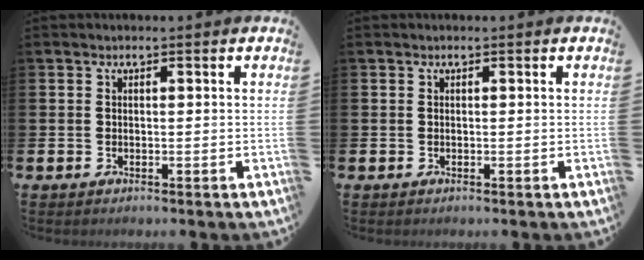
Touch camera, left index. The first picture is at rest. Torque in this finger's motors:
{"motor_torque": [0.00, 0.00, 0.00, 0.00]}